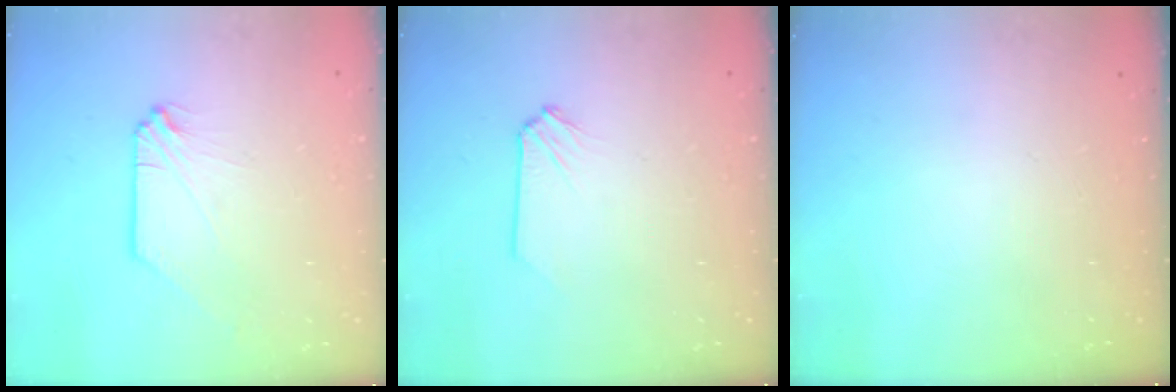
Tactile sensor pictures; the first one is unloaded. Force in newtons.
{"total": 0.0}
{"total": 0.0}